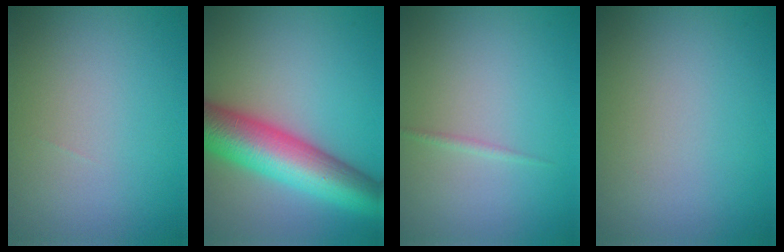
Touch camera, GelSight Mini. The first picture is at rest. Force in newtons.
{"total": 10.2, "press": 10.2, "slide": 0.4}
{"total": 0.6, "press": 0.6, "slide": 0.0}
{"total": 0.0}